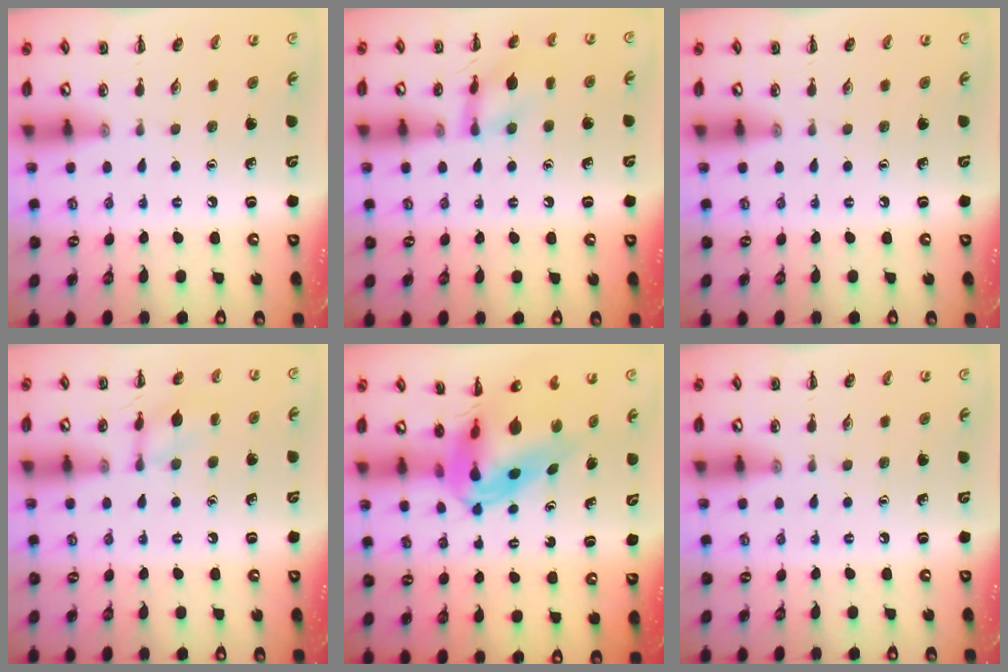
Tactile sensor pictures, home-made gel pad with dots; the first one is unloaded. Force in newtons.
{"total": 10.8, "press": 10.8, "slide": 0.3}
{"total": 0.0}
{"total": 9.2, "press": 9.2, "slide": 0.9}
{"total": 8.1, "press": 7.7, "slide": 2.6}
{"total": 0.0}